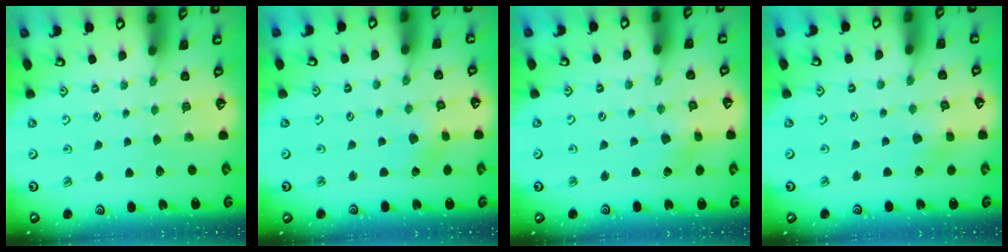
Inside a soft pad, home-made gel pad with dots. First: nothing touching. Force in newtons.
{"total": 1.7, "press": 1.7, "slide": 0.2}
{"total": 2.5, "press": 2.5, "slide": 0.6}
{"total": 3.3, "press": 3.3, "slide": 0.6}